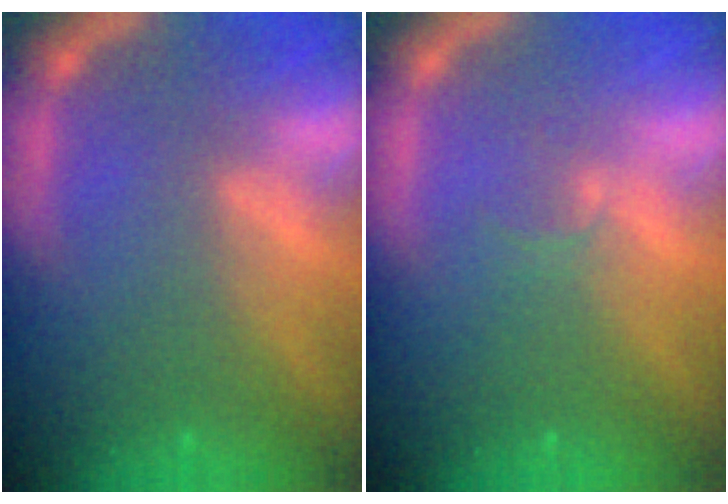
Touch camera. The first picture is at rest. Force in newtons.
{"total": 1.0}